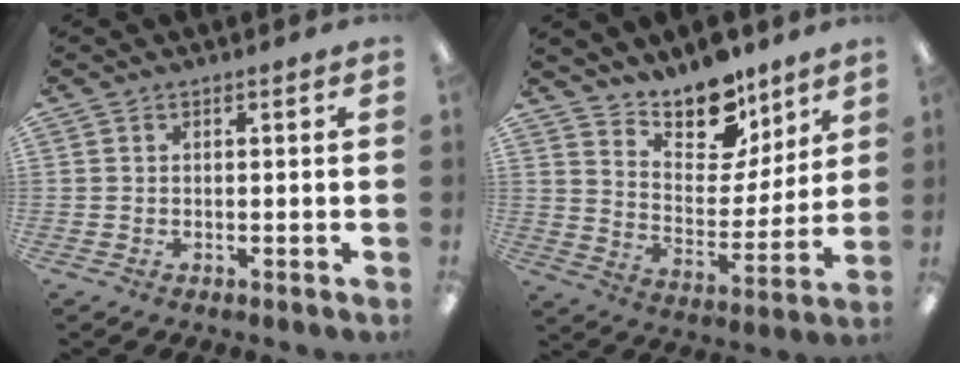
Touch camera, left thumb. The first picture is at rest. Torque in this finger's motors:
{"motor_torque": [0.32, 0.26, -0.01, -0.32, 0.03]}